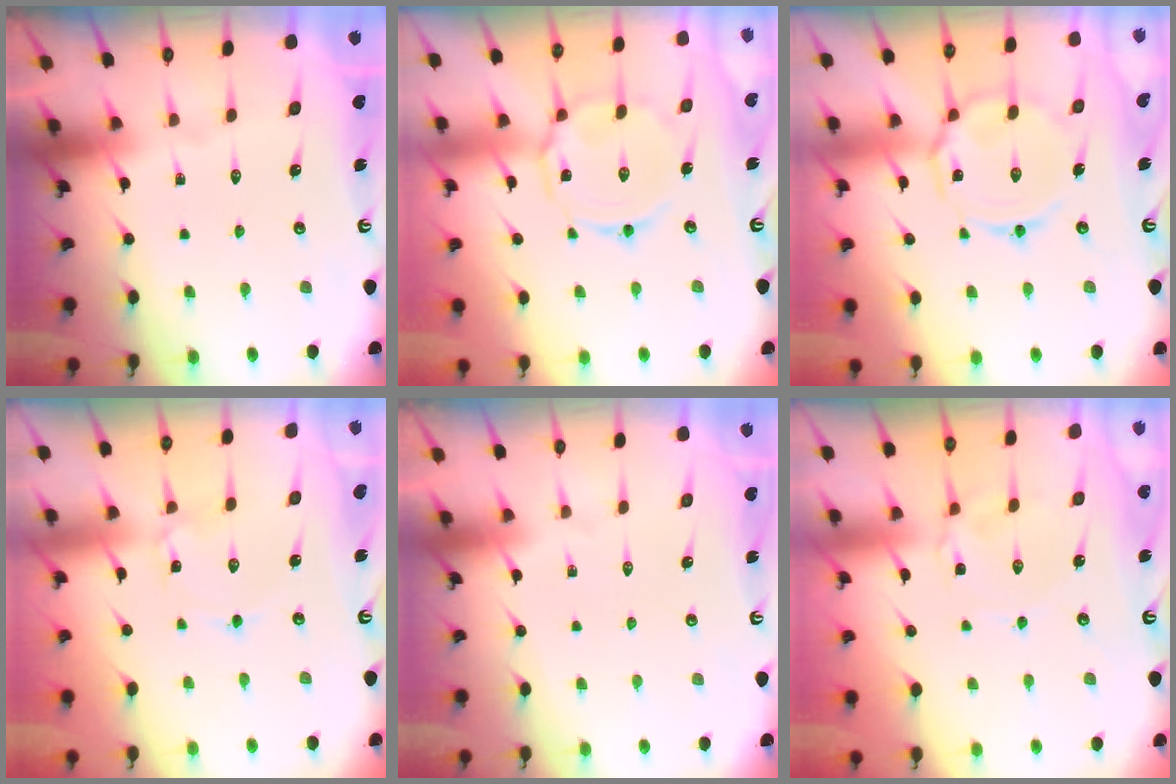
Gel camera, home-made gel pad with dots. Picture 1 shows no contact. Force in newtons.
{"total": 9.9, "press": 9.9, "slide": 0.8}
{"total": 11.4, "press": 11.4, "slide": 1.0}
{"total": 1.1, "press": 1.1, "slide": 0.1}
{"total": 0.0}
{"total": 2.3, "press": 2.2, "slide": 0.4}